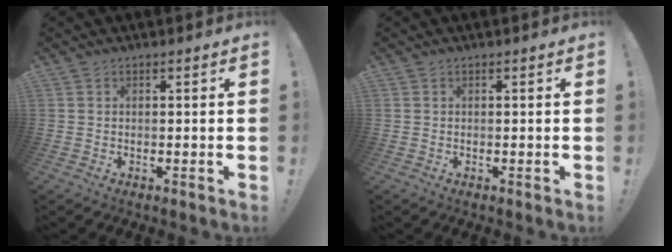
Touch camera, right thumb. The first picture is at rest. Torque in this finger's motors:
{"motor_torque": [0.03, -0.03, -0.27, 0.27, 0.00]}